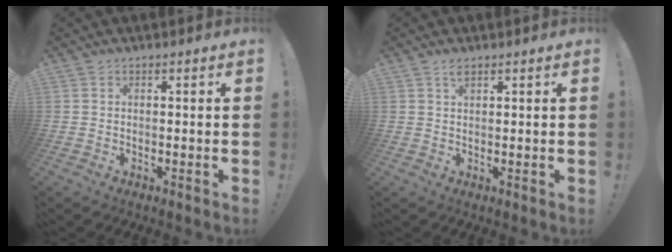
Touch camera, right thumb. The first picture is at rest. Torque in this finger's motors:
{"motor_torque": [-0.03, -0.07, 0.08, 0.23, -0.02]}